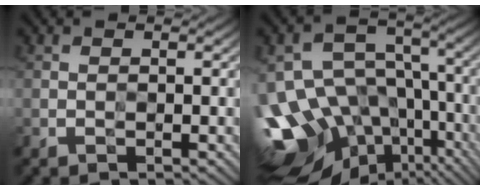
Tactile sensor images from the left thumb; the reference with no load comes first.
{"total": 16.6, "force": [-6.8, 11.9, 9.3], "torque": [-0.196, -0.012, -0.076]}